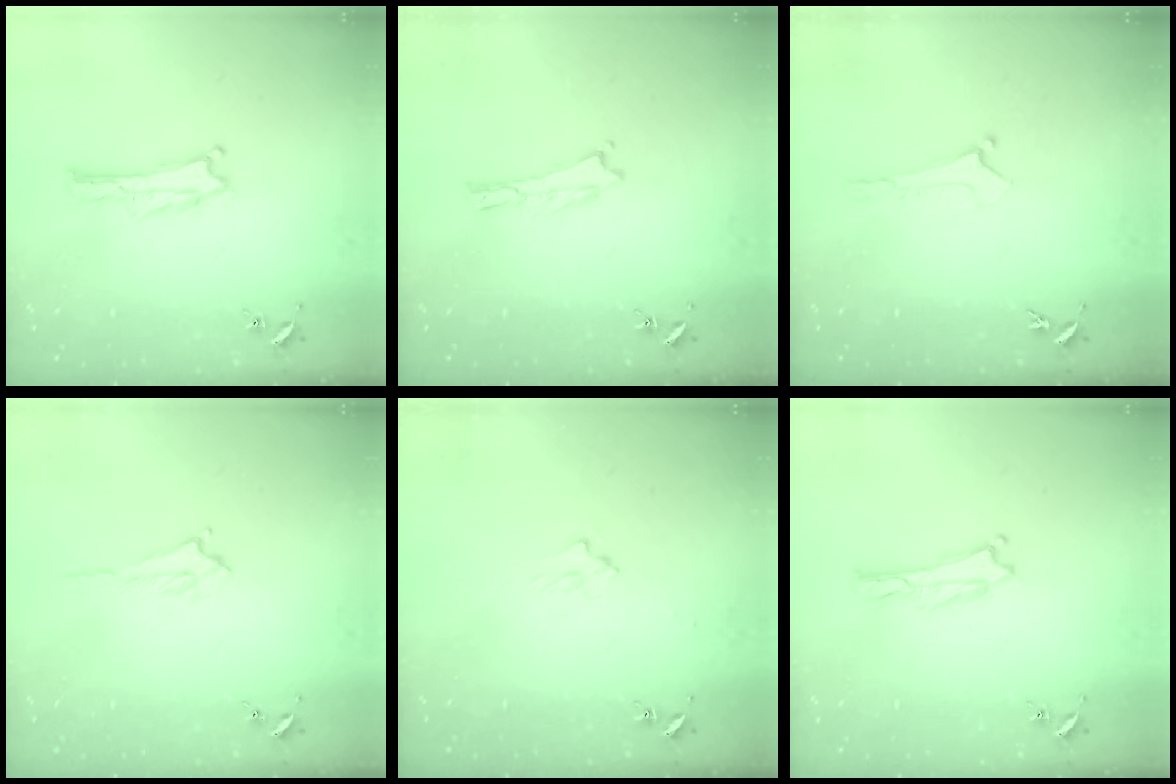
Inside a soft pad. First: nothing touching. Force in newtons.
{"total": 0.0}
{"total": 0.0}
{"total": 0.7, "press": 0.7, "slide": 0.2}
{"total": 2.0, "press": 2.0, "slide": 0.3}
{"total": 0.0}